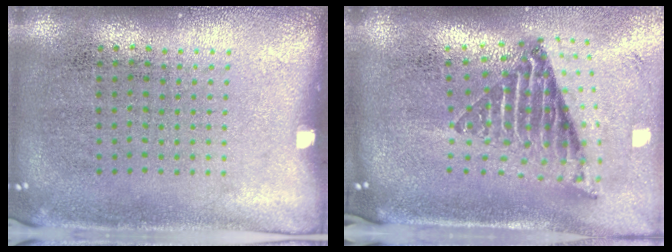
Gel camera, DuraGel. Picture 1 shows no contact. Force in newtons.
{"total": 2.6, "press": 1.6, "slide": 2.0}